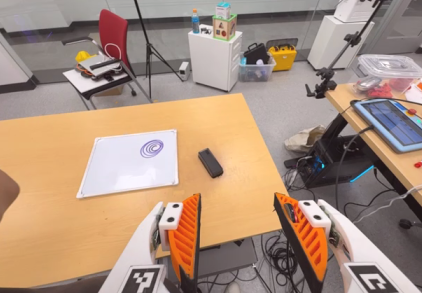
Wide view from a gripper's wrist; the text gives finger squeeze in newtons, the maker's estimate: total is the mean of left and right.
{"total": 0.0}